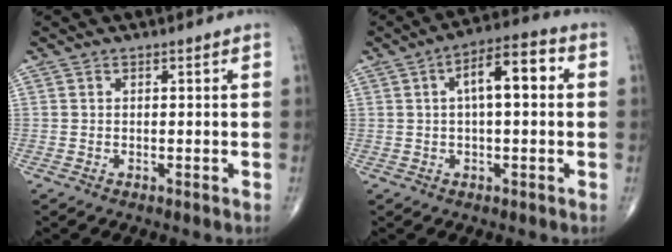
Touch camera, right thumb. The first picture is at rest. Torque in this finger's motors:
{"motor_torque": [1.88, 2.78, 1.06, 0.11, 0.10]}